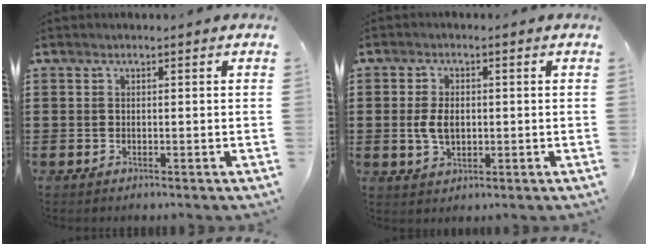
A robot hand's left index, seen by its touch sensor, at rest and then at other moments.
{"total": 4.5, "force": [0.0, 2.8, 3.5], "torque": [-0.085, 0.003, -0.005]}